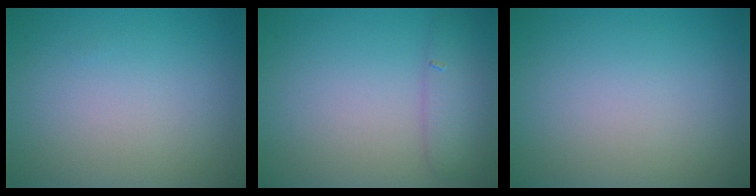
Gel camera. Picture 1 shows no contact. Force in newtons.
{"total": 2.5, "press": 2.5, "slide": 0.1}
{"total": 0.0}